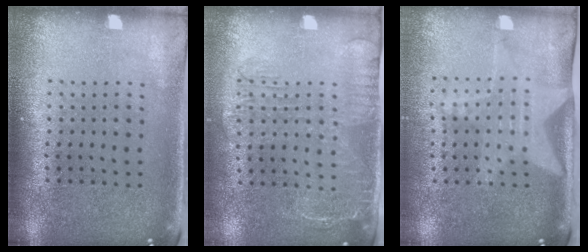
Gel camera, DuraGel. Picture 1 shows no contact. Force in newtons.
{"total": 1.6, "press": 1.2, "slide": 1.1}
{"total": 2.0, "press": 1.6, "slide": 1.2}